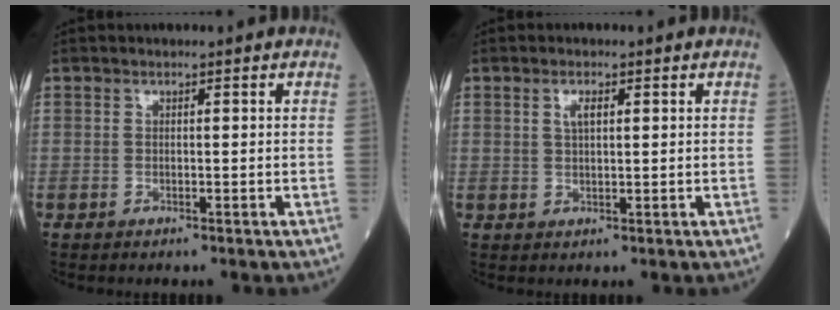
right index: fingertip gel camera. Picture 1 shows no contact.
{"total": 2.2, "force": [0.9, 0.7, 1.8], "torque": [-0.038, 0.002, 0.017]}